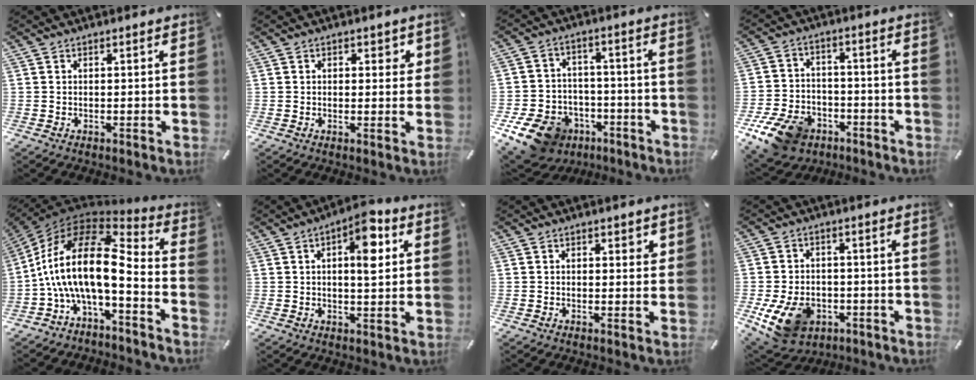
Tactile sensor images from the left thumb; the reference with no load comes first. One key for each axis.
{"total": 2.2, "fx": 0.6, "fy": 1.6, "fz": 1.5, "tx": -0.007, "ty": -0.001, "tz": 0.003}
{"total": 12.5, "fx": -7.2, "fy": 9.1, "fz": 4.5, "tx": -0.086, "ty": 0.052, "tz": -0.123}
{"total": 12.4, "fx": -7.6, "fy": 8.2, "fz": 5.3, "tx": -0.097, "ty": 0.053, "tz": -0.135}
{"total": 19.2, "fx": -0.6, "fy": 8.5, "fz": 17.2, "tx": -0.374, "ty": -0.023, "tz": -0.013}
{"total": 9.4, "fx": 2.9, "fy": 4.2, "fz": 7.9, "tx": -0.105, "ty": -0.007, "tz": 0.042}
{"total": 1.7, "fx": 0.6, "fy": 1.1, "fz": 1.2, "tx": -0.002, "ty": -0.003, "tz": 0.003}
{"total": 12.4, "fx": -4.6, "fy": 9.1, "fz": 7.0, "tx": -0.139, "ty": 0.020, "tz": -0.079}